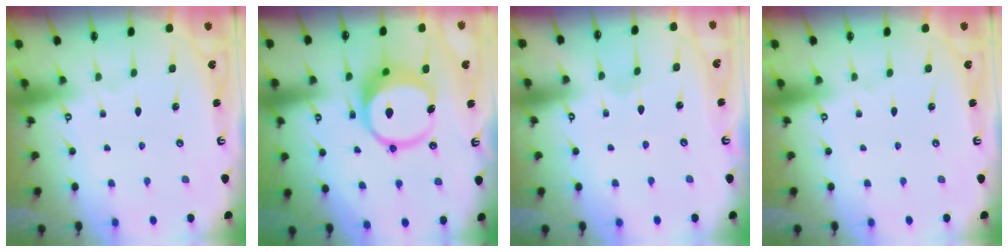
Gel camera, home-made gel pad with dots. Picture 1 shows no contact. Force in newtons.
{"total": 12.2, "press": 12.0, "slide": 2.2}
{"total": 1.7, "press": 1.7, "slide": 0.1}
{"total": 0.0}